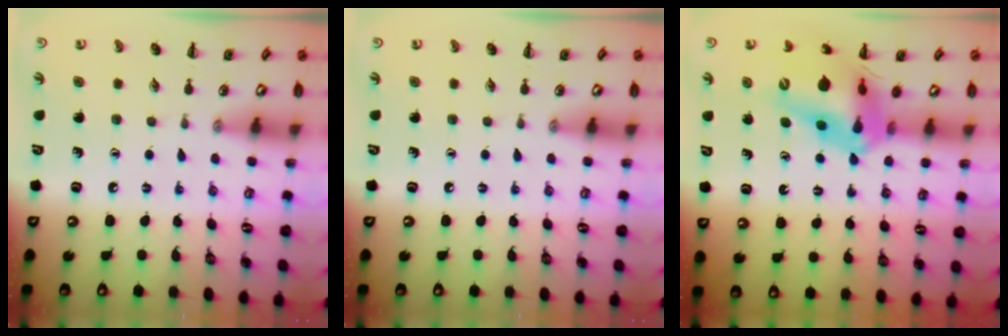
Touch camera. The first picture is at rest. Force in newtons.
{"total": 0.0}
{"total": 16.9, "press": 16.1, "slide": 5.1}